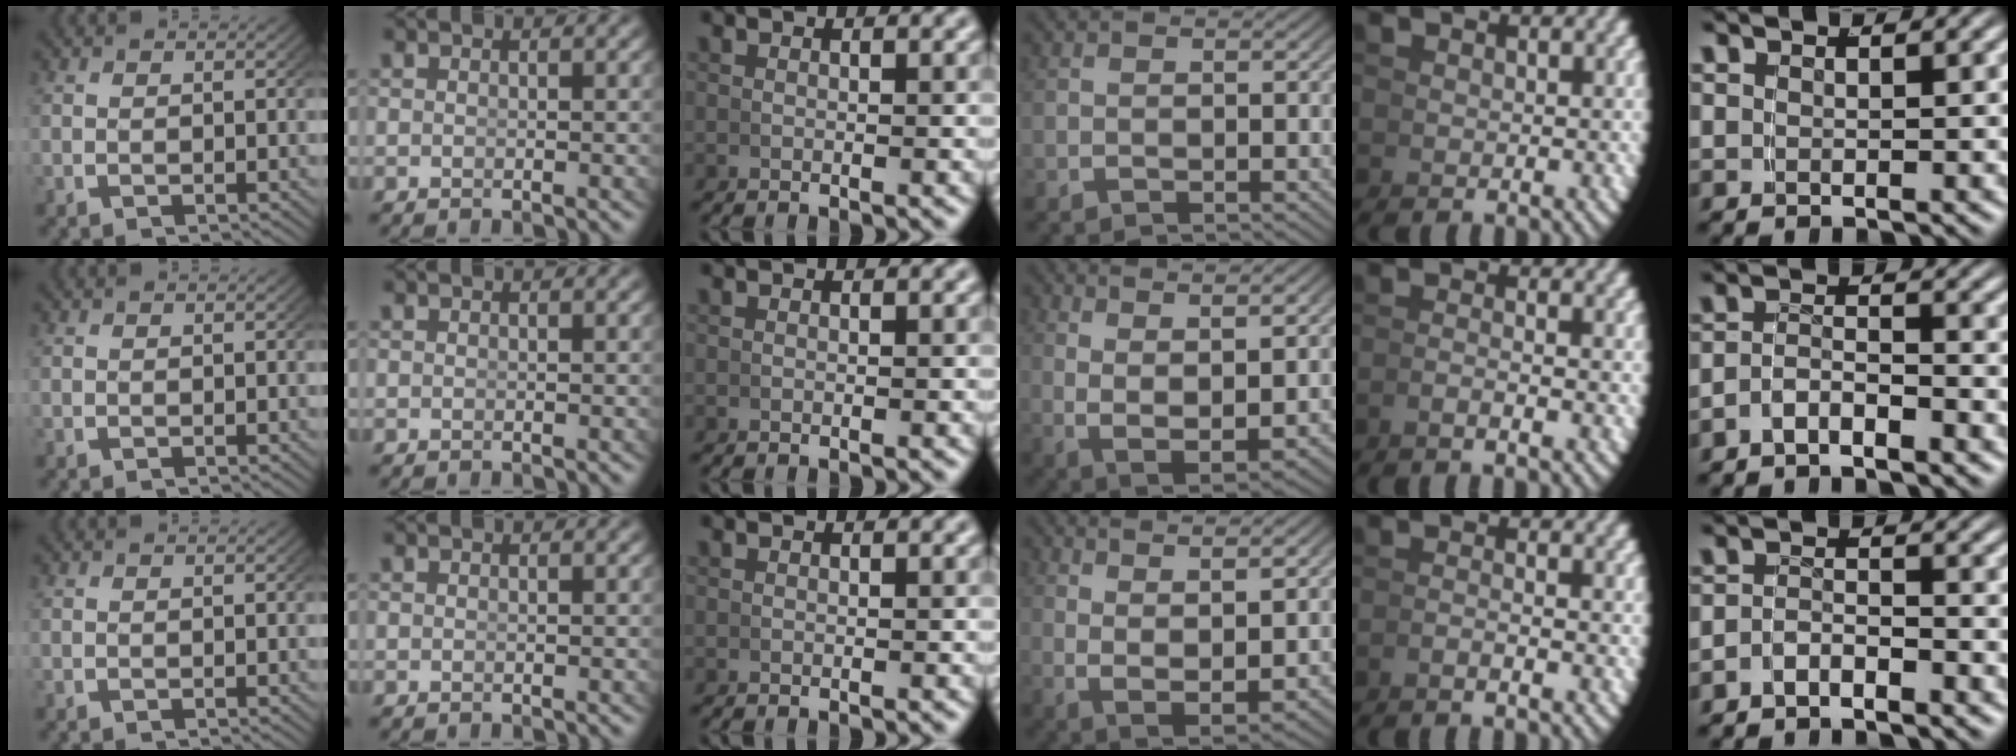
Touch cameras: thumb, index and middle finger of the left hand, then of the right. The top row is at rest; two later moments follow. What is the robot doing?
{"motion": "lift_and_place", "object": "hoodie"}